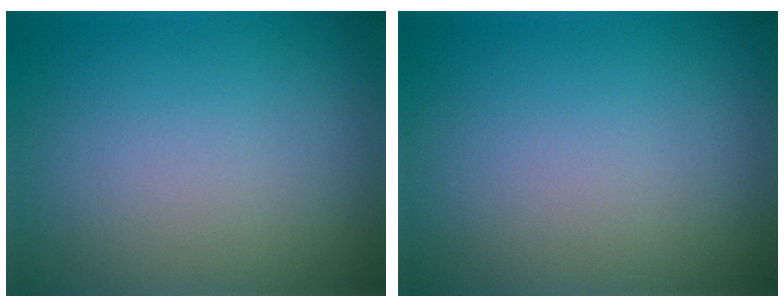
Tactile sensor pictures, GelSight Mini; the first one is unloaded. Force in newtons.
{"total": 0.0}